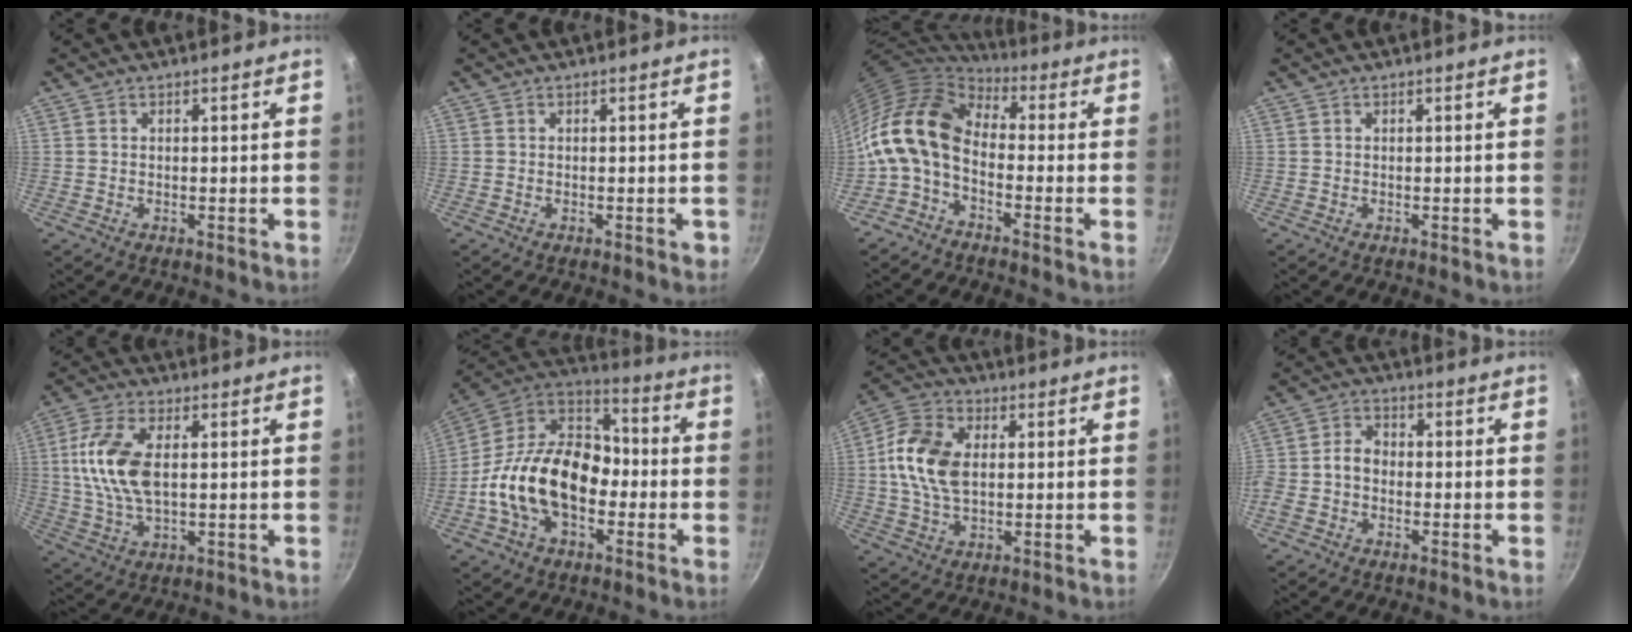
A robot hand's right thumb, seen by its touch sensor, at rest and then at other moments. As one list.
[{"total": 1.2, "force": [-0.4, 0.5, 1.0], "torque": [-0.008, 0.002, -0.007]}, {"total": 14.5, "force": [-1.3, 9.3, 11.0], "torque": [-0.207, 0.028, -0.044]}, {"total": 0.0}, {"total": 12.1, "force": [1.6, 6.3, 10.2], "torque": [-0.203, 0.005, 0.028]}, {"total": 22.2, "force": [-4.4, 14.8, 15.9], "torque": [-0.251, 0.052, -0.095]}, {"total": 12.6, "force": [1.2, 8.1, 9.5], "torque": [-0.168, 0.011, 0.012]}, {"total": 5.3, "force": [-1.5, 4.0, 3.1], "torque": [-0.052, 0.027, -0.042]}]